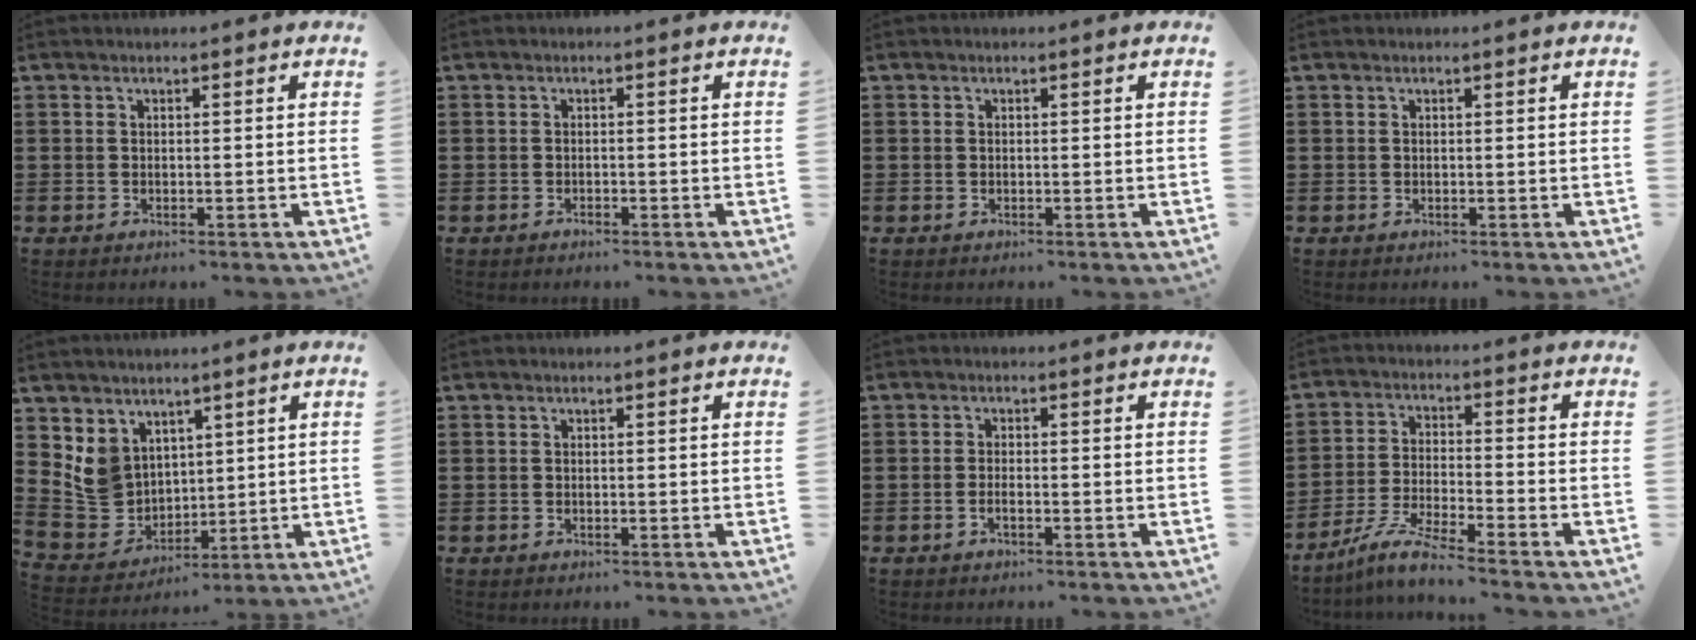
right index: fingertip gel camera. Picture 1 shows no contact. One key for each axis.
{"total": 0.7, "fx": -0.6, "fy": 0.1, "fz": 0.2, "tx": -0.007, "ty": -0.002, "tz": -0.012}
{"total": 0.0}
{"total": 0.0}
{"total": 7.4, "fx": 3.0, "fy": 6.4, "fz": 2.2, "tx": -0.083, "ty": 0.001, "tz": 0.061}
{"total": 0.0}
{"total": 1.1, "fx": -0.6, "fy": 0.0, "fz": 0.9, "tx": -0.020, "ty": -0.008, "tz": -0.008}
{"total": 6.0, "fx": -5.3, "fy": -0.3, "fz": 2.7, "tx": -0.072, "ty": -0.014, "tz": -0.108}